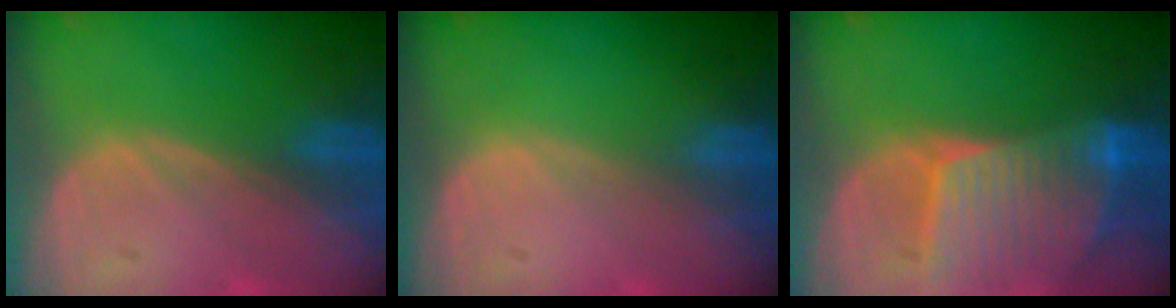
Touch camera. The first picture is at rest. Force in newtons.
{"total": 0.0}
{"total": 9.0, "press": 7.9, "slide": 4.3}